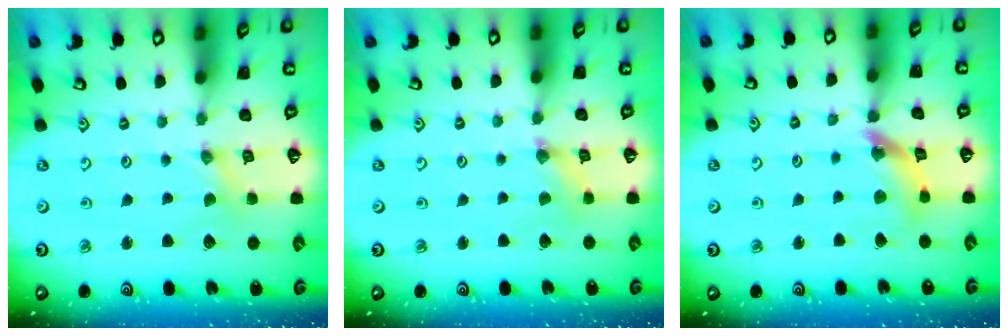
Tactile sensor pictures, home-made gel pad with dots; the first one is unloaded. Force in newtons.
{"total": 1.3, "press": 1.3, "slide": 0.3}
{"total": 11.0, "press": 10.9, "slide": 1.2}